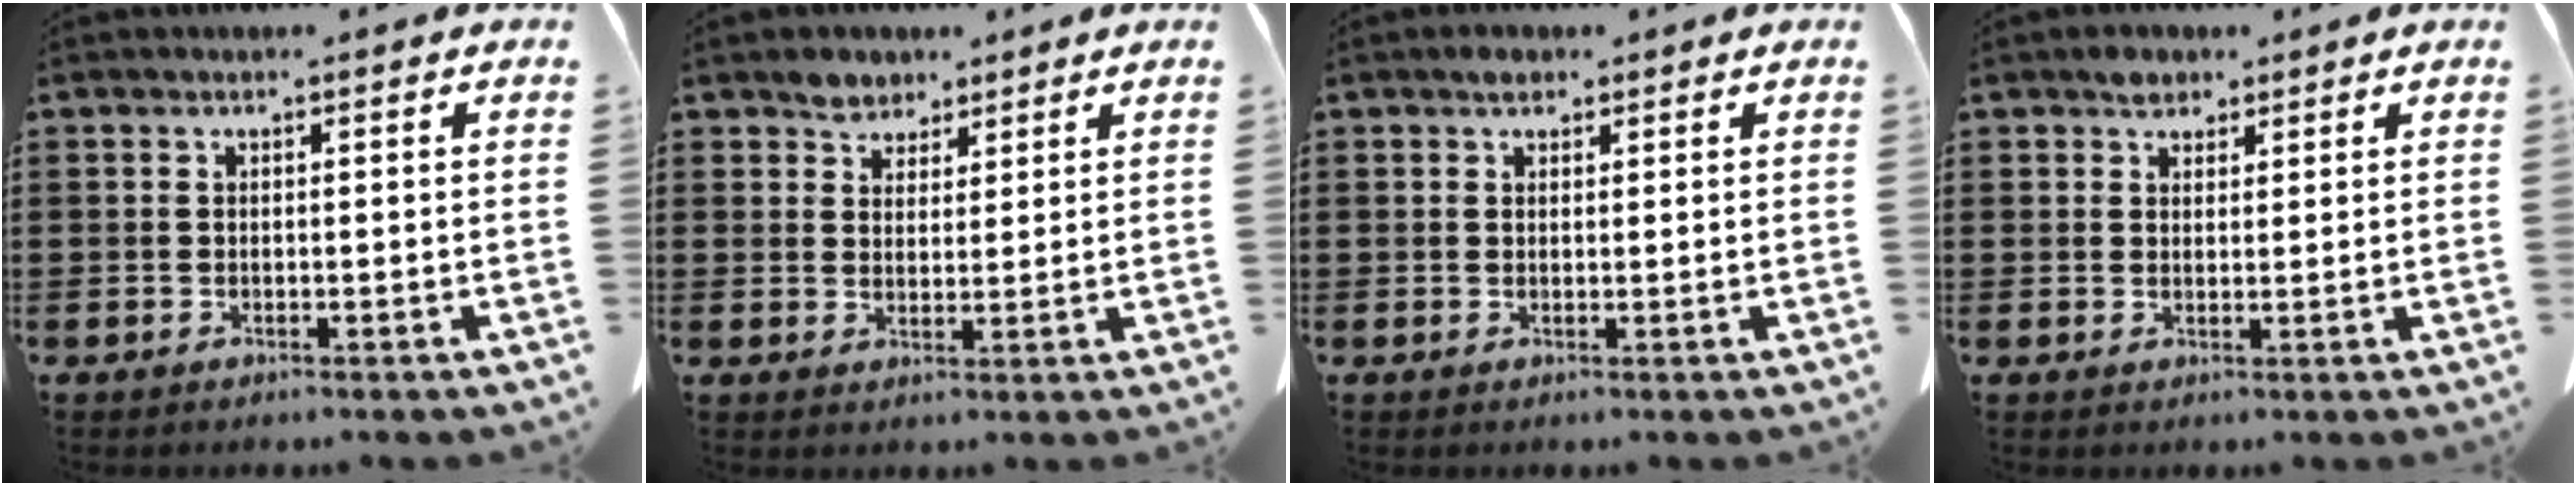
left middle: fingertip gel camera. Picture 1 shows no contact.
{"total": 3.3, "force": [2.7, 1.9, 0.5], "torque": [-0.018, 0.007, 0.054]}
{"total": 1.4, "force": [1.0, 0.7, 0.6], "torque": [-0.007, -0.002, 0.018]}
{"total": 2.2, "force": [1.8, 1.1, 0.6], "torque": [-0.007, -0.002, 0.034]}